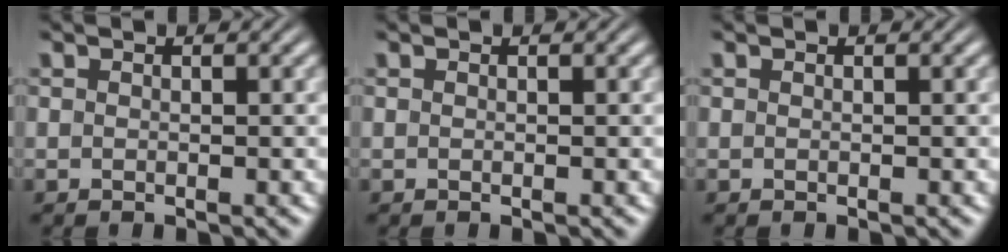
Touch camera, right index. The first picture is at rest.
{"total": 0.0}
{"total": 0.0}